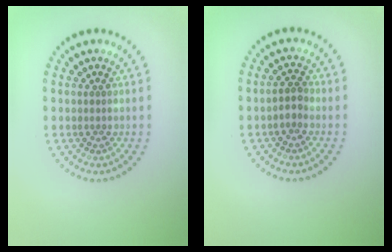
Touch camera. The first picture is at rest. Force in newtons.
{"total": 1.4, "press": 1.3, "slide": 0.4}